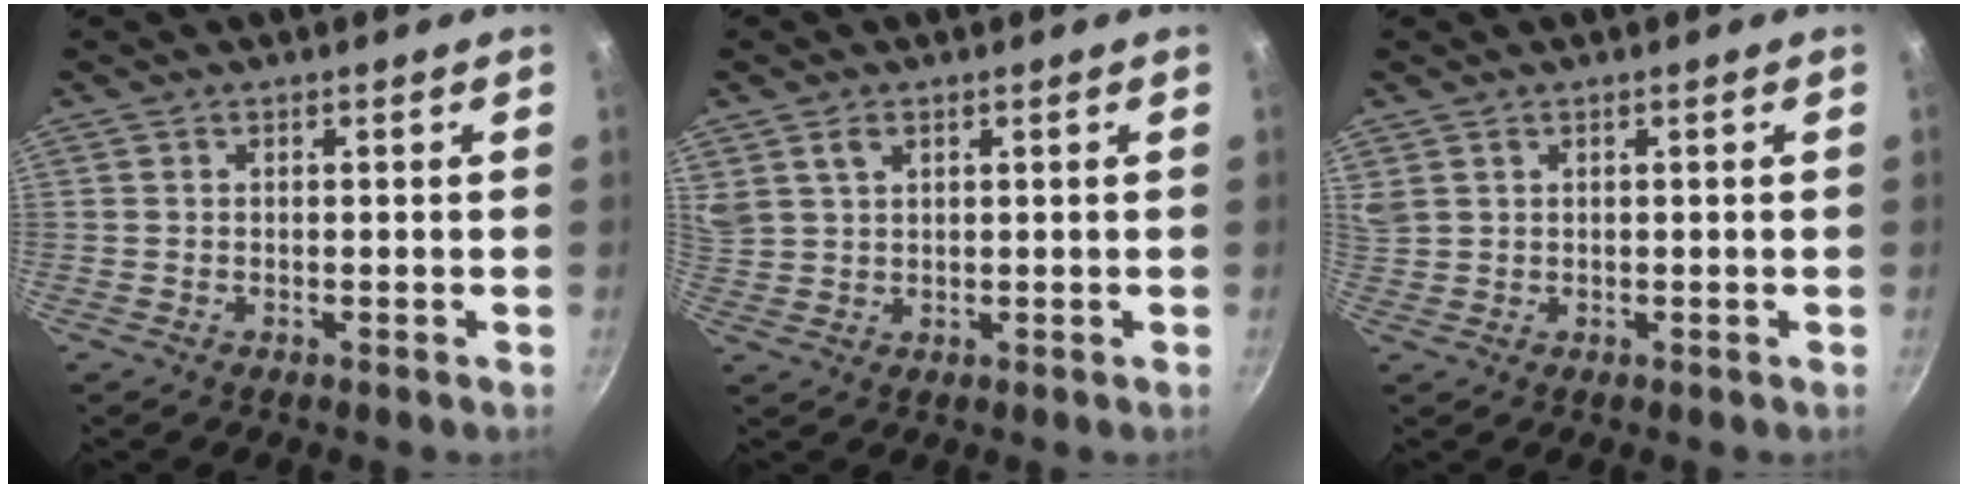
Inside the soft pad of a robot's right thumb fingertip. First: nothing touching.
{"total": 5.1, "force": [2.7, 3.2, 2.8], "torque": [-0.047, 0.000, 0.059]}
{"total": 2.9, "force": [1.9, 1.7, 1.3], "torque": [-0.023, 0.005, 0.043]}